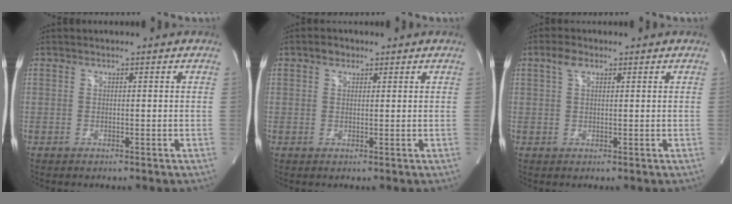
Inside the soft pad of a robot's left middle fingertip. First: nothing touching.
{"total": 1.9, "force": [1.1, 1.3, 0.7], "torque": [-0.014, 0.007, 0.017]}
{"total": 2.5, "force": [1.3, 1.1, 1.7], "torque": [-0.040, 0.013, 0.029]}